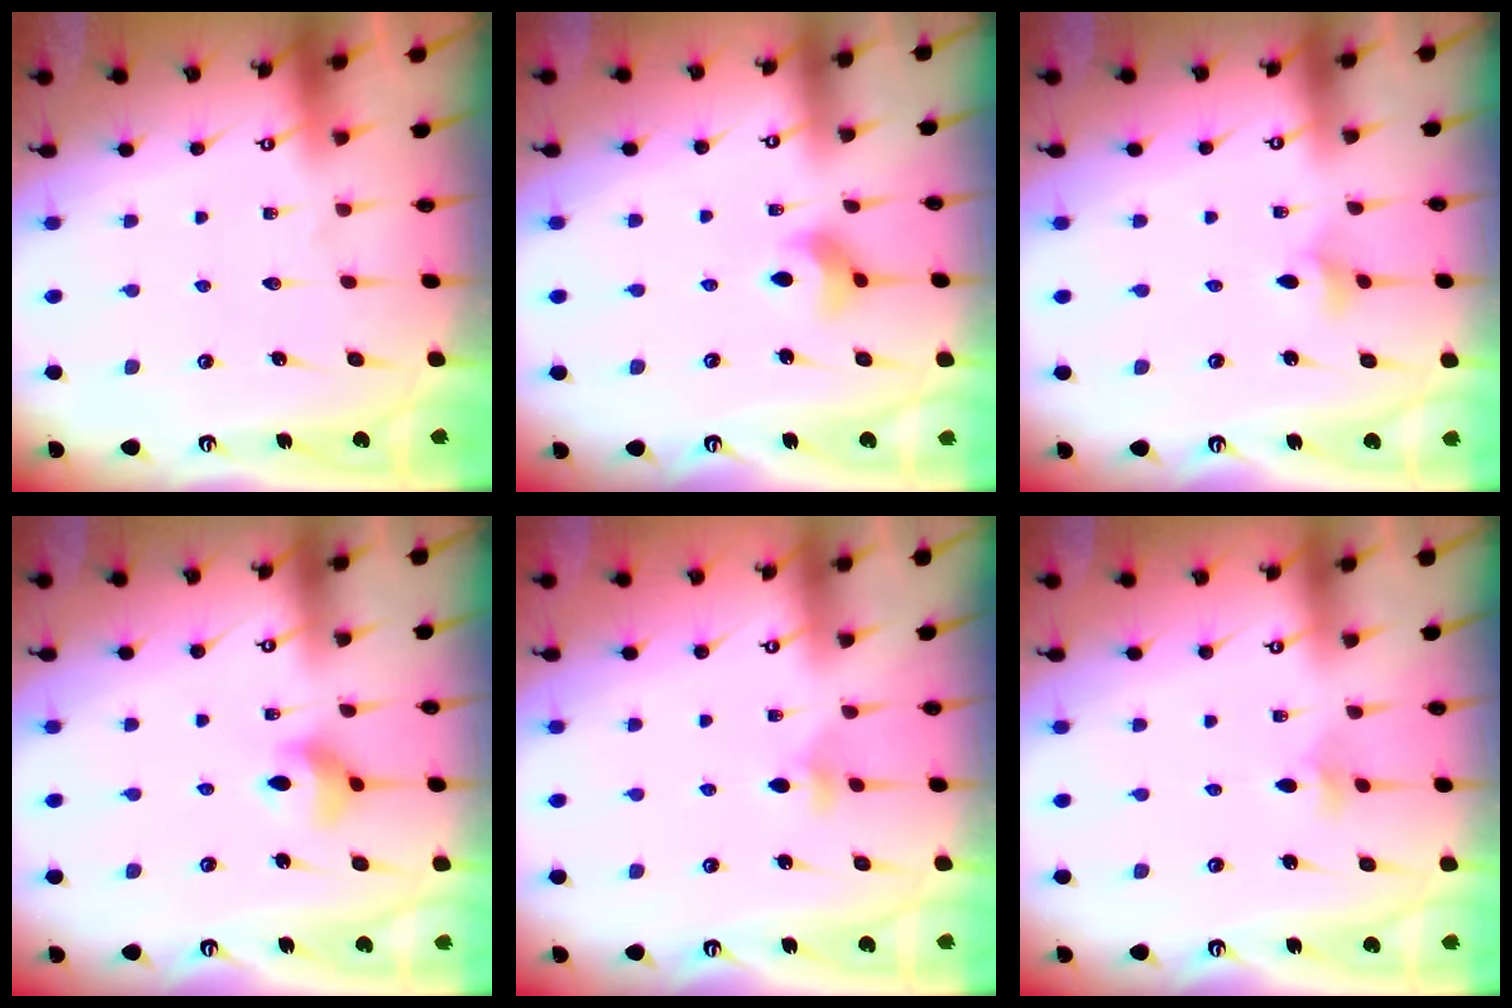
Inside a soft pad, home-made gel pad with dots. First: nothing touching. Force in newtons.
{"total": 6.7, "press": 6.5, "slide": 1.3}
{"total": 2.9, "press": 2.9, "slide": 0.5}
{"total": 7.2, "press": 6.9, "slide": 2.0}
{"total": 4.8, "press": 4.7, "slide": 0.8}
{"total": 2.6, "press": 2.6, "slide": 0.5}